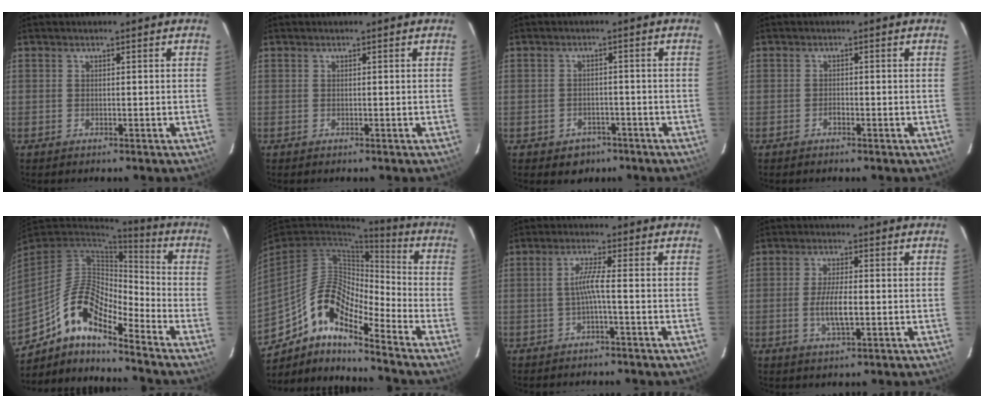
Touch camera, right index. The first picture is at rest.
{"total": 0.0}
{"total": 4.6, "force": [-2.6, 3.7, 0.9], "torque": [-0.030, 0.010, -0.024]}
{"total": 0.8, "force": [-0.6, 0.4, 0.4], "torque": [-0.007, 0.002, -0.012]}
{"total": 13.7, "force": [-9.2, 4.0, 9.2], "torque": [-0.172, 0.001, -0.182]}
{"total": 14.0, "force": [-9.3, 3.7, 9.8], "torque": [-0.171, 0.001, -0.184]}
{"total": 3.1, "force": [-1.1, -0.7, 2.8], "torque": [-0.059, 0.000, -0.019]}
{"total": 5.9, "force": [-1.1, 1.6, 5.5], "torque": [-0.111, -0.006, -0.020]}